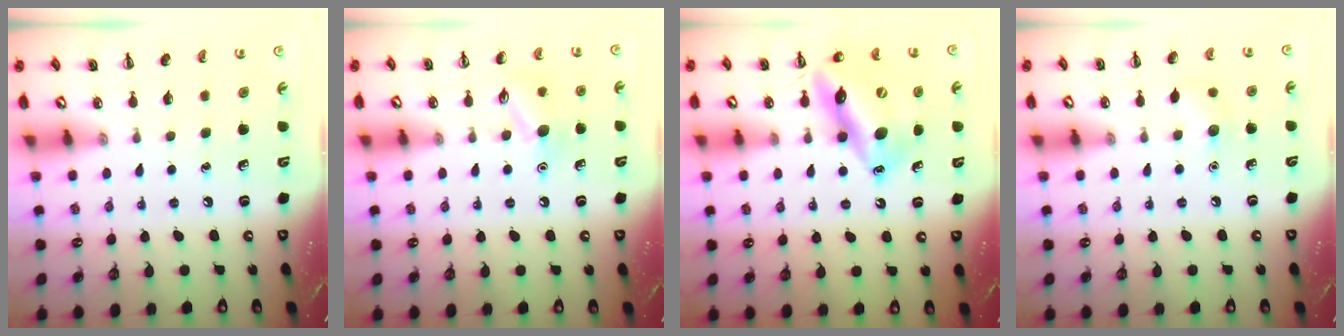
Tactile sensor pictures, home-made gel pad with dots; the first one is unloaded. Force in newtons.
{"total": 9.7, "press": 9.6, "slide": 1.0}
{"total": 15.9, "press": 15.5, "slide": 3.1}
{"total": 6.7, "press": 6.4, "slide": 1.8}